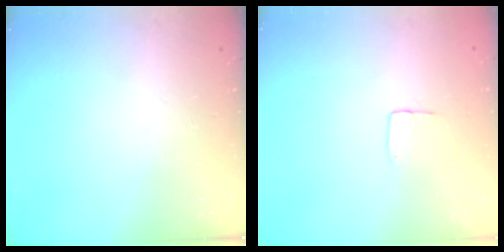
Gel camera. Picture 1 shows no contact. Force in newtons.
{"total": 3.9, "press": 3.9, "slide": 0.3}